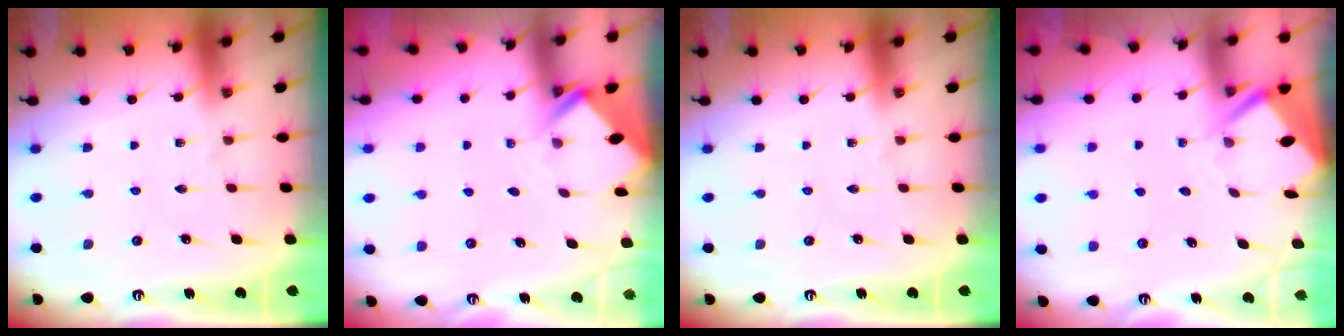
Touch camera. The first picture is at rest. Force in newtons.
{"total": 2.6, "press": 2.6, "slide": 0.2}
{"total": 0.0}
{"total": 3.3, "press": 3.3, "slide": 0.3}